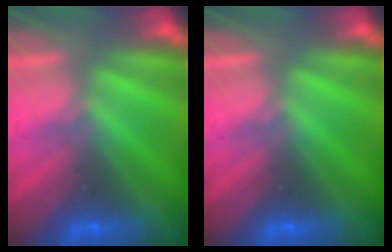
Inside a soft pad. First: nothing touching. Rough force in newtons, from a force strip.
{"total": 0.0}